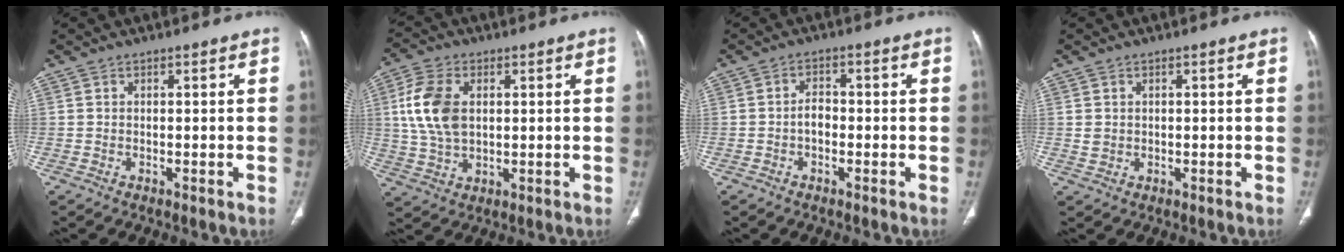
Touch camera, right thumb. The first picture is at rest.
{"total": 10.7, "force": [2.0, 6.7, 8.0], "torque": [-0.164, 0.001, 0.040]}
{"total": 2.7, "force": [-0.8, 1.8, 1.9], "torque": [-0.020, 0.013, -0.020]}
{"total": 1.6, "force": [0.3, 1.4, 0.6], "torque": [-0.006, 0.000, 0.012]}